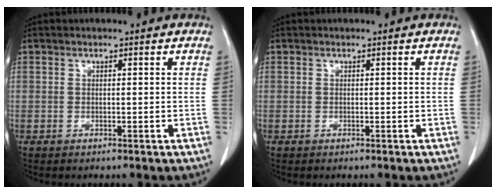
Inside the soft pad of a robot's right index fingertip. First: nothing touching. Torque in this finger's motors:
{"motor_torque": [0.00, 0.00, 0.00, 0.00]}